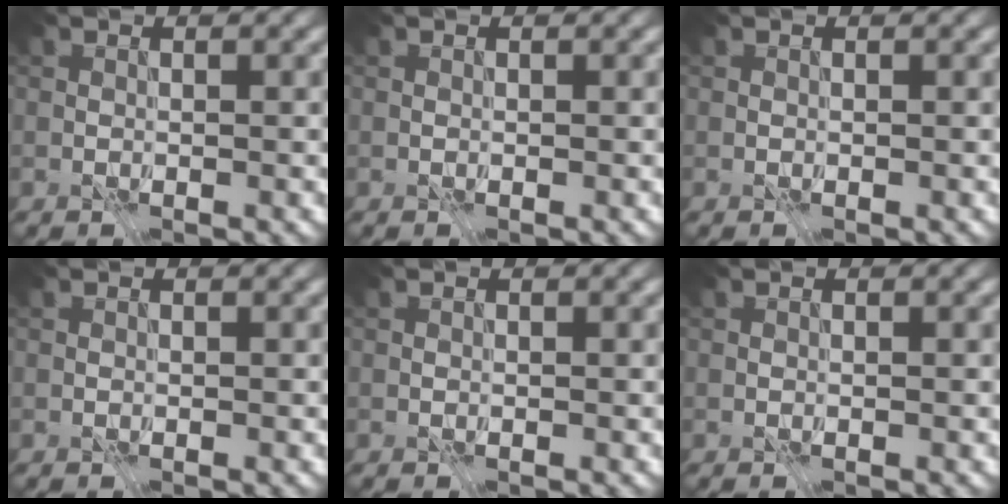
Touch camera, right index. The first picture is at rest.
{"total": 0.0}
{"total": 0.0}
{"total": 0.0}
{"total": 0.0}
{"total": 0.0}